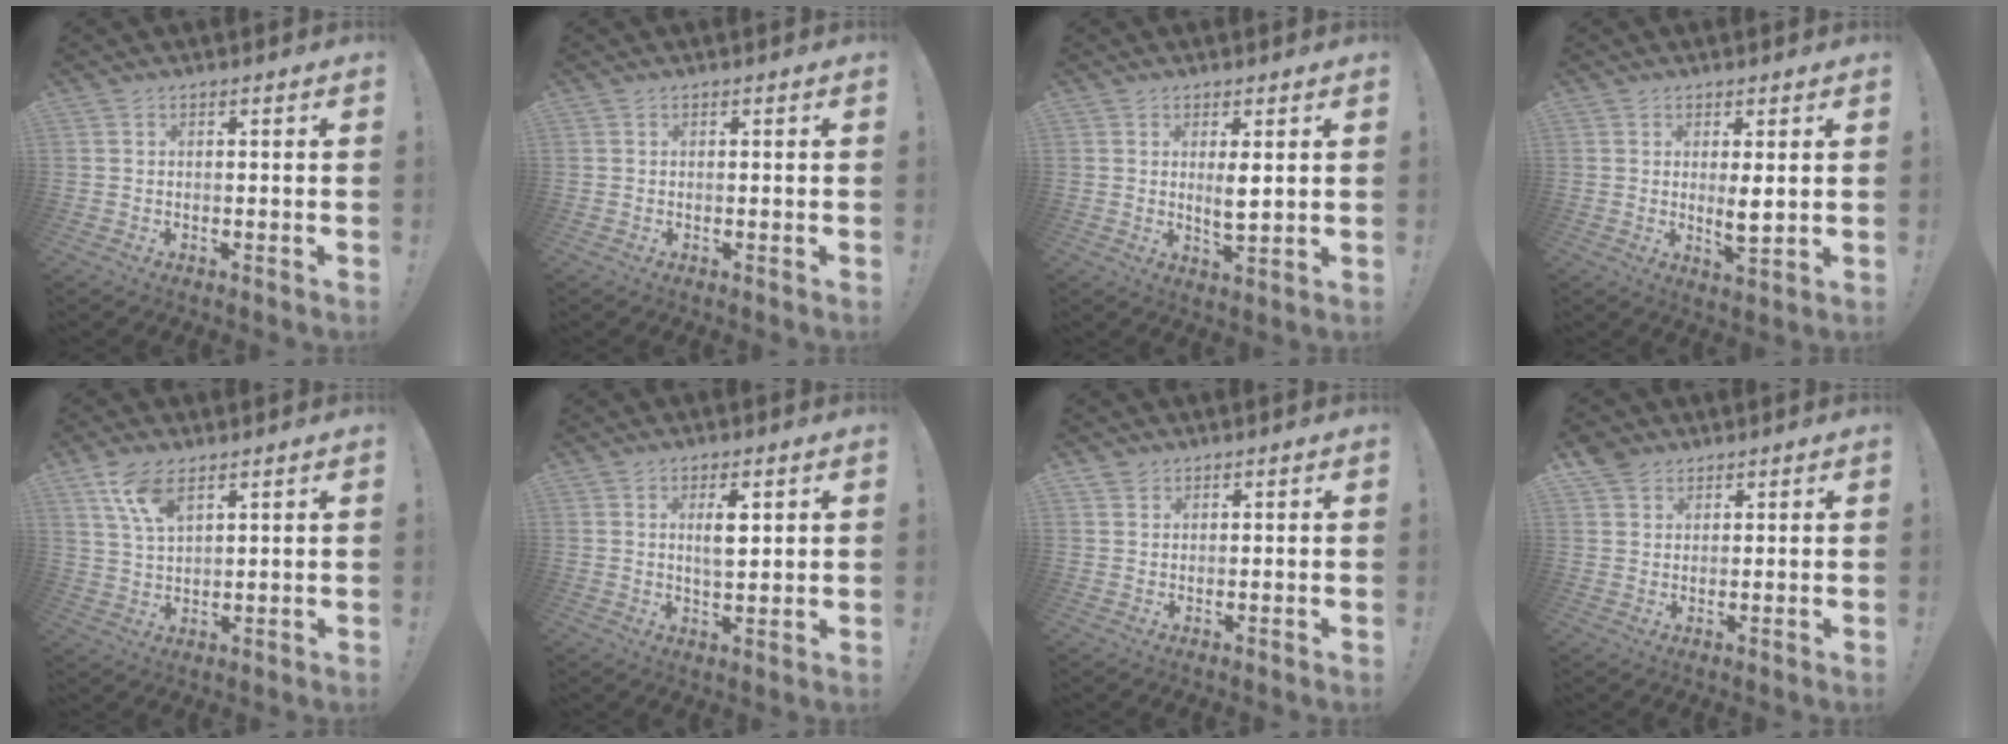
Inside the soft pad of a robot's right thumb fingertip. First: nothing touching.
{"total": 0.0}
{"total": 4.5, "force": [1.4, 1.2, 4.2], "torque": [-0.068, -0.017, 0.018]}
{"total": 4.6, "force": [1.0, 1.1, 4.4], "torque": [-0.067, -0.019, 0.014]}
{"total": 8.4, "force": [5.4, 3.6, 5.4], "torque": [-0.102, -0.019, 0.101]}
{"total": 5.8, "force": [2.3, 2.2, 4.8], "torque": [-0.080, -0.009, 0.036]}
{"total": 1.9, "force": [1.5, 1.1, 0.1], "torque": [0.004, -0.008, 0.028]}
{"total": 4.4, "force": [3.2, 2.9, 0.8], "torque": [-0.013, -0.016, 0.061]}